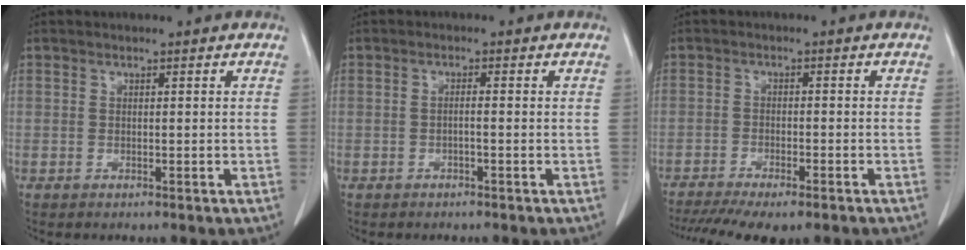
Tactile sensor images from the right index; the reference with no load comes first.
{"total": 1.0, "force": [-0.4, 0.0, 0.9], "torque": [-0.016, 0.003, -0.008]}
{"total": 12.5, "force": [-9.7, 2.9, 7.3], "torque": [-0.127, -0.012, -0.145]}